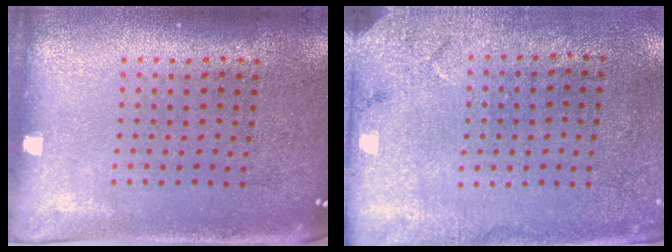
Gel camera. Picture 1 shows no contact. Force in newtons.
{"total": 2.7, "press": 2.2, "slide": 1.6}